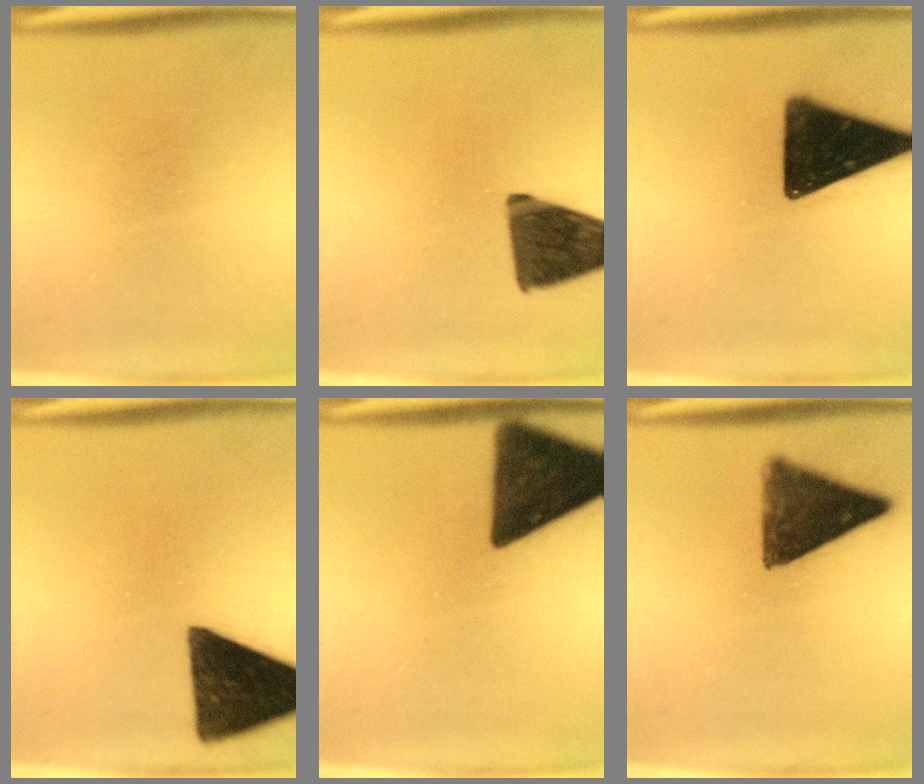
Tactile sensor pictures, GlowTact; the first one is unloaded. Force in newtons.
{"total": 13.2}
{"total": 17.2}
{"total": 15.0}
{"total": 15.3}
{"total": 11.5}